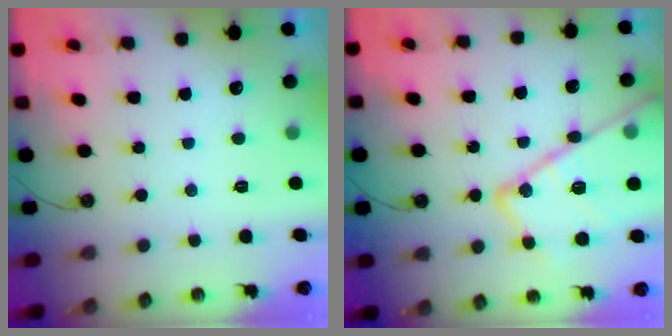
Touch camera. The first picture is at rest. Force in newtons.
{"total": 22.7, "press": 22.7, "slide": 1.9}